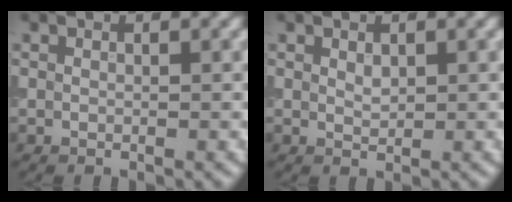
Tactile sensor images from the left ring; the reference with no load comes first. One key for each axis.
{"total": 0.9, "fx": 0.4, "fy": 0.5, "fz": 0.6, "tx": -0.014, "ty": 0.000, "tz": 0.010}